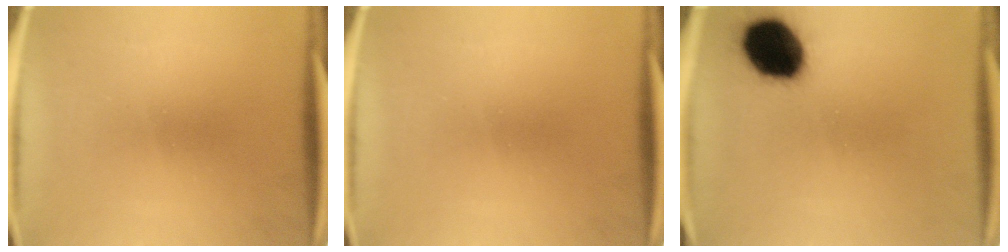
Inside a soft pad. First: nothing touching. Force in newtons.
{"total": 0.0}
{"total": 15.8}